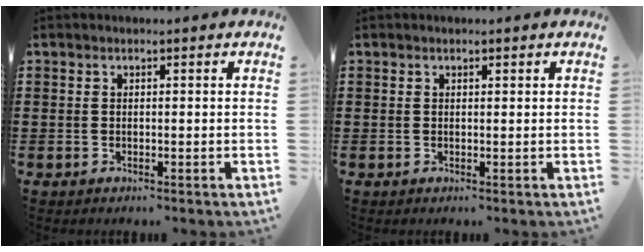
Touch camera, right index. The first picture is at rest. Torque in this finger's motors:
{"motor_torque": [-0.47, 0.33, 0.00, -0.01]}